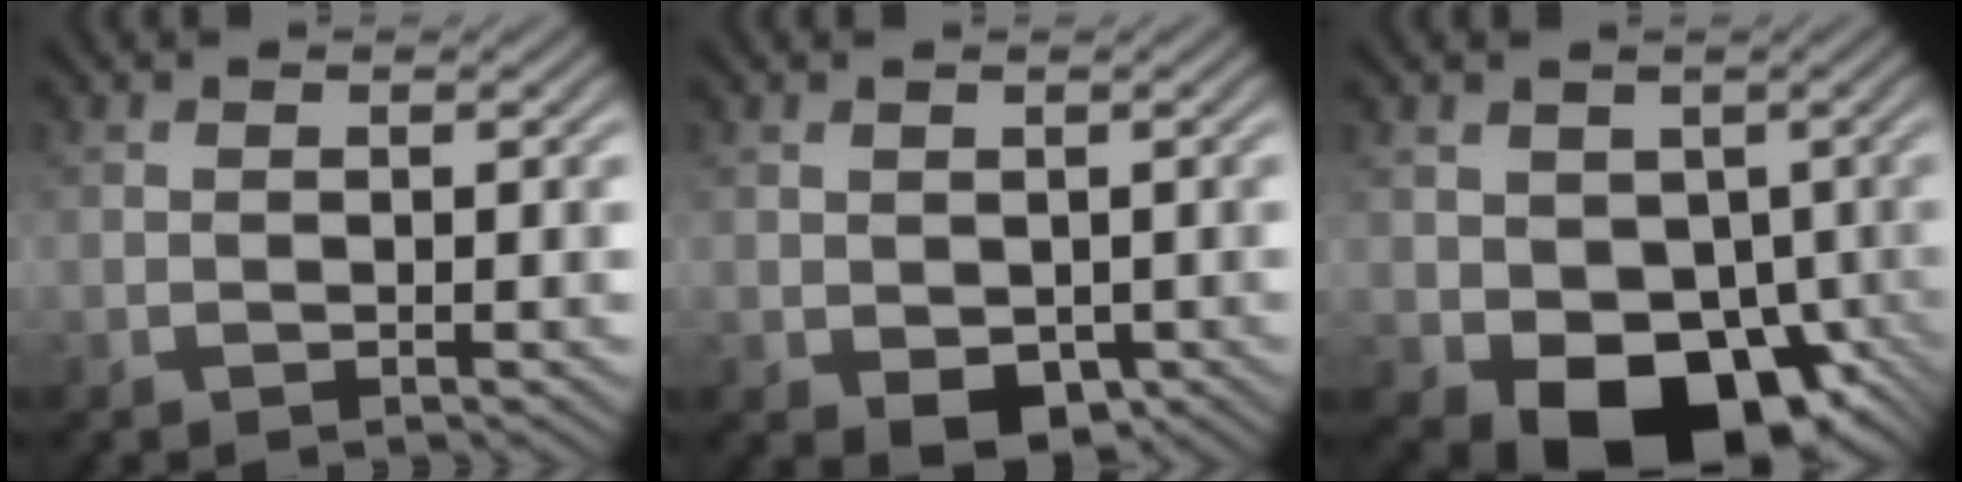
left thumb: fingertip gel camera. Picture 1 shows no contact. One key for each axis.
{"total": 3.1, "fx": -0.7, "fy": 2.3, "fz": 2.0, "tx": -0.042, "ty": -0.014, "tz": -0.007}
{"total": 11.8, "fx": -3.2, "fy": 8.6, "fz": 7.3, "tx": -0.116, "ty": -0.041, "tz": -0.043}